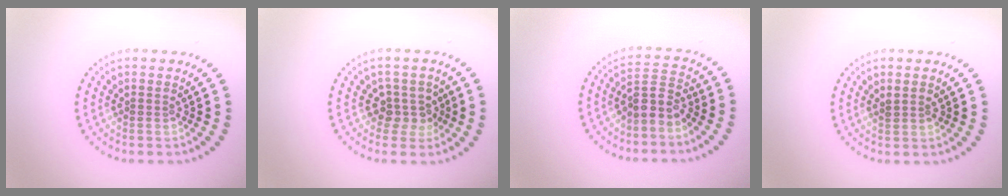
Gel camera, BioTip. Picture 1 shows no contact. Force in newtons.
{"total": 2.4, "press": 2.0, "slide": 1.4}
{"total": 2.6, "press": 2.1, "slide": 1.7}
{"total": 1.1, "press": 1.1, "slide": 0.3}